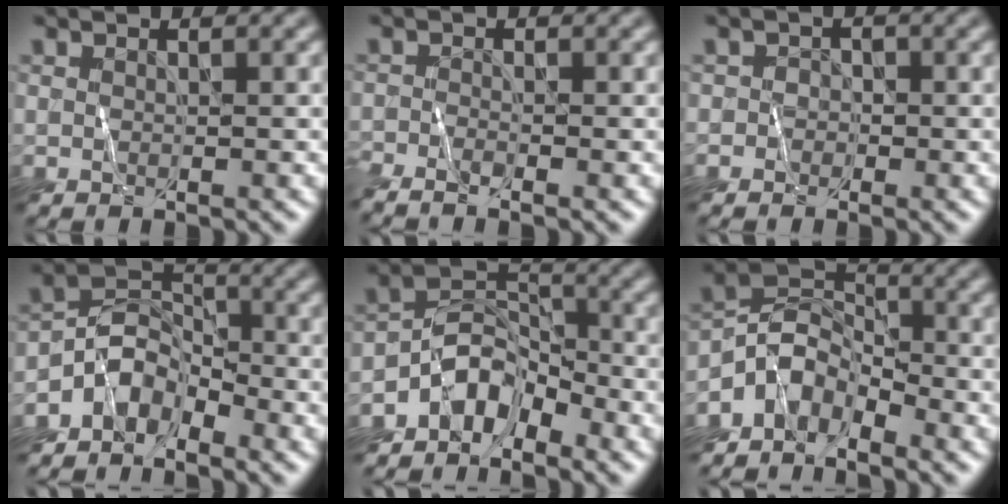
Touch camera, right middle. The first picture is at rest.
{"total": 2.8, "force": [-2.4, 0.1, 1.3], "torque": [-0.035, -0.008, -0.050]}
{"total": 1.0, "force": [-0.8, 0.5, -0.4], "torque": [0.021, 0.000, -0.018]}
{"total": 3.9, "force": [-3.1, 2.0, 1.4], "torque": [-0.021, 0.010, -0.066]}
{"total": 4.1, "force": [-3.3, 1.9, 1.6], "torque": [-0.023, 0.014, -0.070]}
{"total": 4.4, "force": [-3.4, 2.2, 1.7], "torque": [-0.025, 0.006, -0.075]}